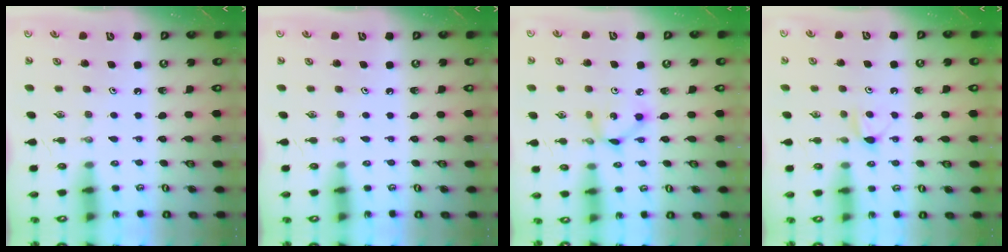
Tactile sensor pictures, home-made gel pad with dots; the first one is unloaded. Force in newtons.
{"total": 0.0}
{"total": 4.9, "press": 4.9, "slide": 0.2}
{"total": 4.7, "press": 4.7, "slide": 0.5}